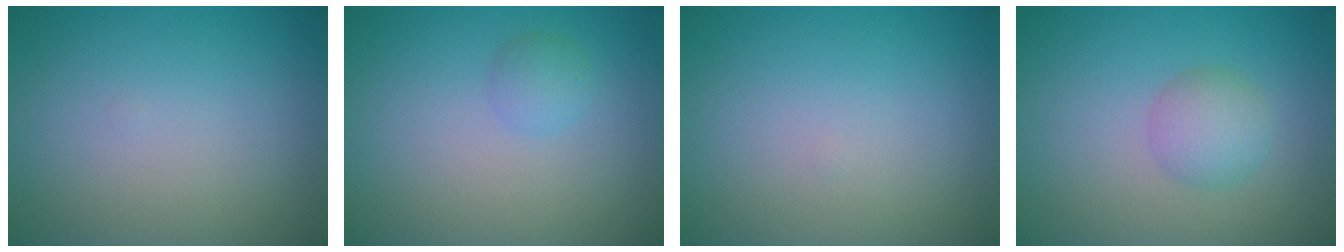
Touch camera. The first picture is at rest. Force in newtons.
{"total": 1.2, "press": 1.2, "slide": 0.1}
{"total": 0.0}
{"total": 2.5, "press": 2.4, "slide": 0.2}